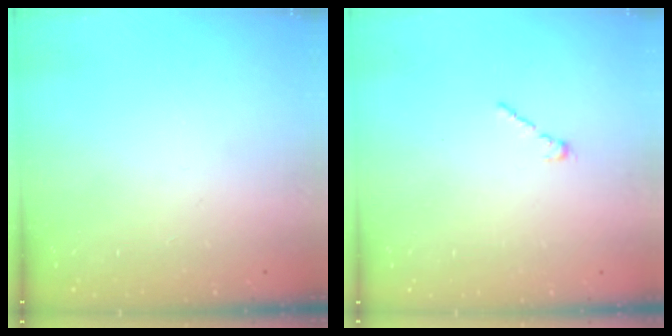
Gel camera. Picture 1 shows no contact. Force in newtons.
{"total": 1.7, "press": 1.7, "slide": 0.5}